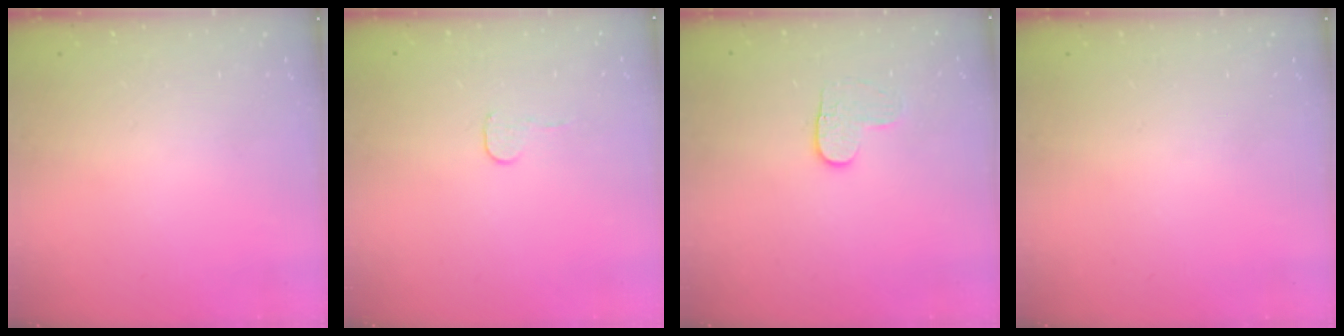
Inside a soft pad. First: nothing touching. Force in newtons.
{"total": 3.7, "press": 3.7, "slide": 0.3}
{"total": 4.0, "press": 4.0, "slide": 0.4}
{"total": 0.0}